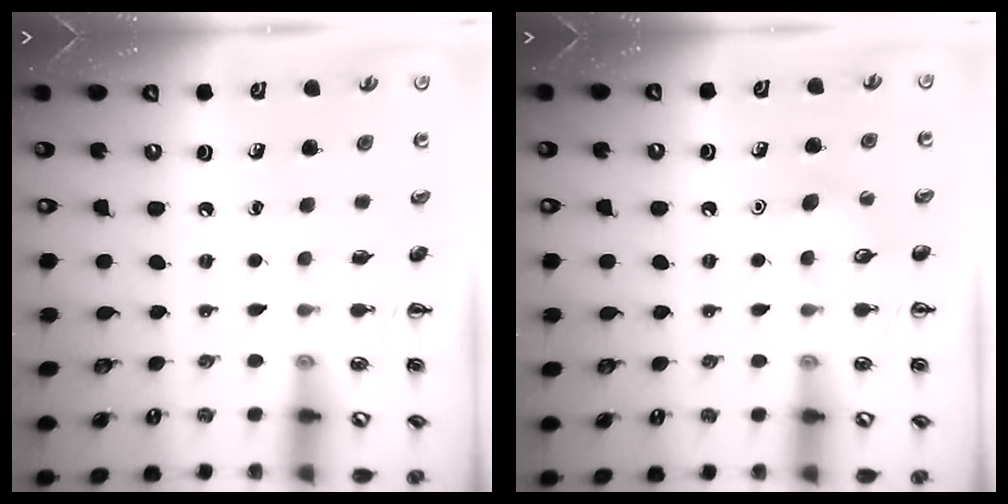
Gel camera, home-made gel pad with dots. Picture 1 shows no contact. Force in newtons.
{"total": 2.8, "press": 2.7, "slide": 0.7}